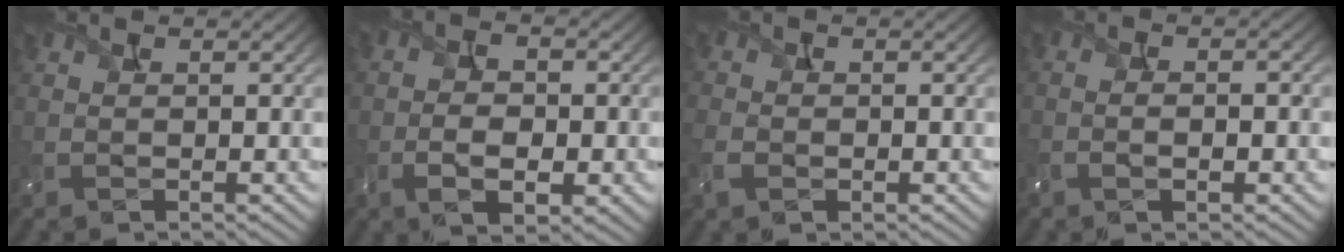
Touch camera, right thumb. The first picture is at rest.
{"total": 5.6, "force": [-1.7, 3.2, 4.3], "torque": [-0.072, -0.007, -0.032]}
{"total": 3.3, "force": [-1.2, 2.4, 2.0], "torque": [-0.054, -0.006, -0.031]}
{"total": 3.1, "force": [-1.0, 1.4, 2.6], "torque": [-0.031, 0.006, -0.024]}